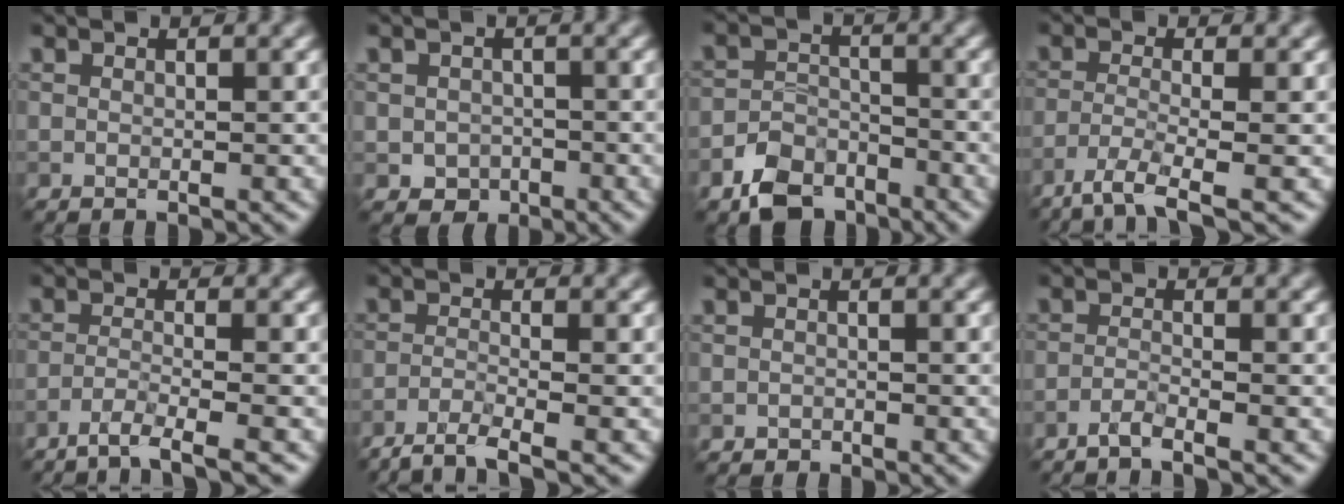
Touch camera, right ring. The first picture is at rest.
{"total": 2.0, "force": [-0.6, 1.8, 0.7], "torque": [-0.004, -0.003, -0.014]}
{"total": 5.0, "force": [-3.6, 2.9, 1.8], "torque": [-0.030, -0.003, -0.068]}
{"total": 3.9, "force": [-2.7, 0.6, 2.8], "torque": [-0.051, -0.007, -0.061]}
{"total": 3.2, "force": [-2.4, 0.2, 2.1], "torque": [-0.033, 0.001, -0.057]}
{"total": 3.2, "force": [-2.4, 0.4, 2.1], "torque": [-0.037, -0.002, -0.059]}
{"total": 0.5, "force": [-0.4, 0.4, -0.1], "torque": [0.005, -0.001, -0.006]}
{"total": 1.7, "force": [-1.3, 0.1, 1.1], "torque": [-0.018, 0.001, -0.037]}